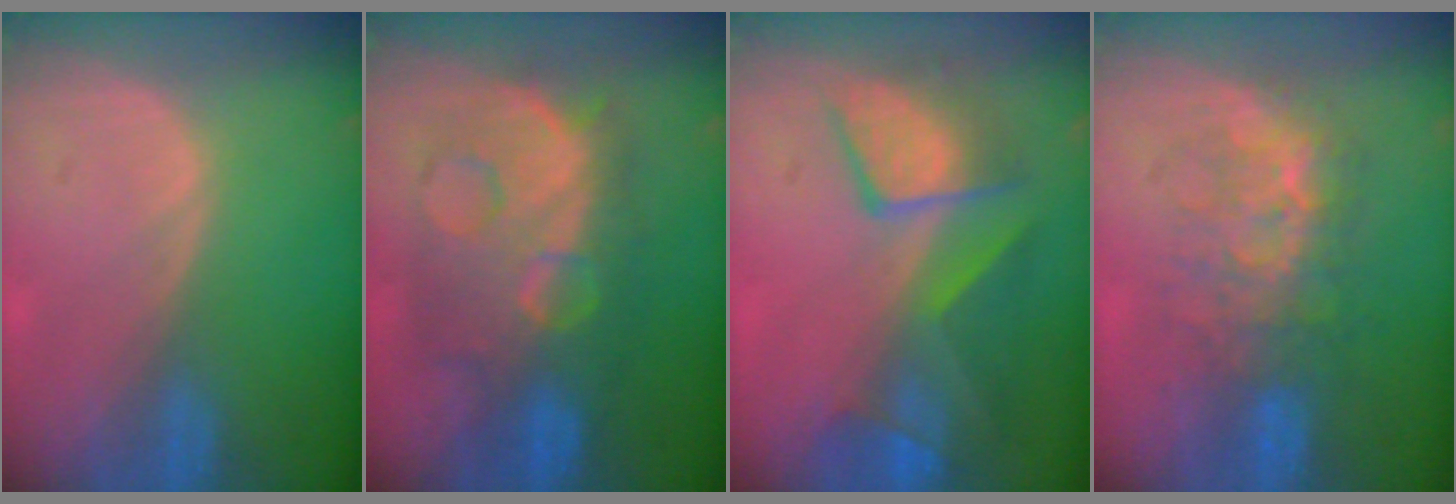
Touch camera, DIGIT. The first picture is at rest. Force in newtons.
{"total": 11.9, "press": 11.9, "slide": 1.2}
{"total": 9.1, "press": 8.5, "slide": 3.2}
{"total": 7.7, "press": 7.5, "slide": 1.4}